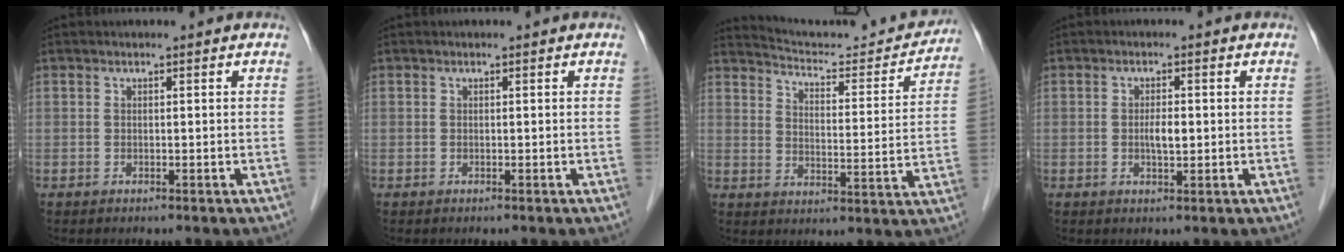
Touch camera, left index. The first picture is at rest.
{"total": 0.0}
{"total": 16.5, "force": [16.2, 1.2, 3.1], "torque": [-0.043, -0.046, 0.212]}
{"total": 2.2, "force": [0.0, 0.7, 2.1], "torque": [-0.041, 0.000, 0.001]}